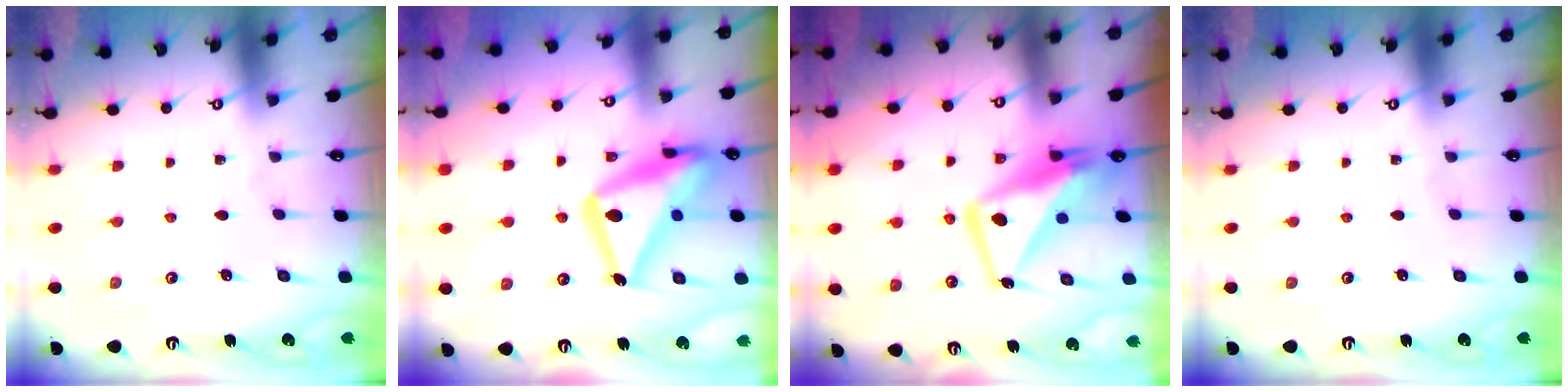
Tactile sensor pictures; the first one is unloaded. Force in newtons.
{"total": 23.0, "press": 22.9, "slide": 1.9}
{"total": 12.9, "press": 12.8, "slide": 1.4}
{"total": 0.0}